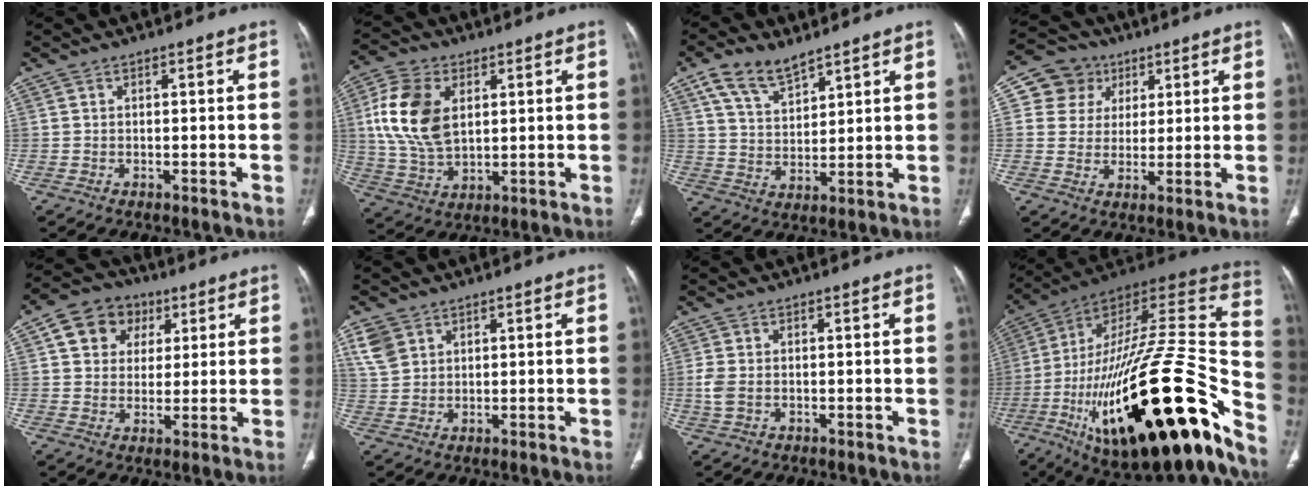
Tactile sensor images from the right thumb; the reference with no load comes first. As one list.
[{"total": 14.1, "force": [3.4, 8.9, 10.4], "torque": [-0.198, -0.004, 0.068]}, {"total": 9.1, "force": [6.2, 4.4, 5.1], "torque": [-0.080, -0.027, 0.125]}, {"total": 8.8, "force": [3.4, 7.9, 1.7], "torque": [0.006, -0.005, 0.057]}, {"total": 10.2, "force": [3.7, 8.5, 4.1], "torque": [-0.041, -0.002, 0.056]}, {"total": 5.1, "force": [2.7, 3.7, 2.1], "torque": [-0.033, -0.005, 0.064]}, {"total": 2.9, "force": [-0.4, 1.9, 2.2], "torque": [-0.066, 0.002, -0.007]}, {"total": 42.9, "force": [-19.1, 12.7, 36.2], "torque": [-0.544, 0.056, -0.303]}]